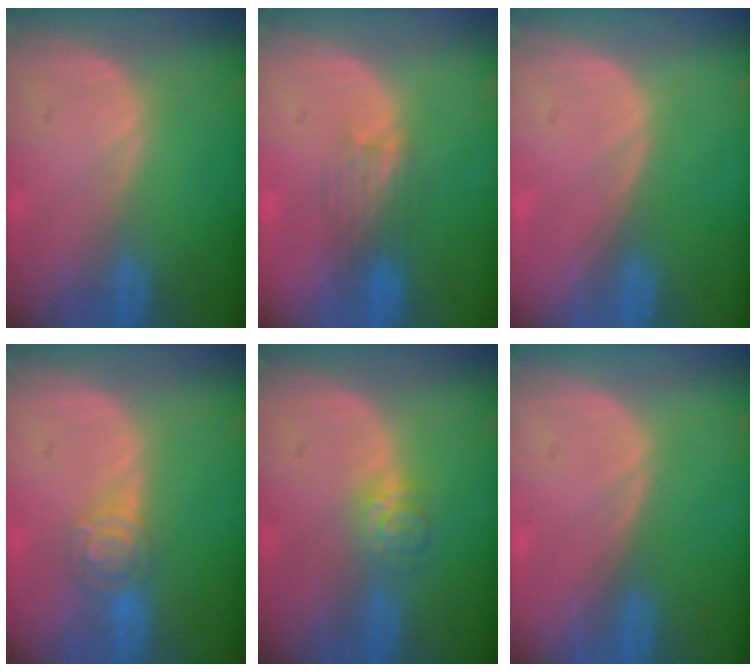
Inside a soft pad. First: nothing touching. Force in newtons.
{"total": 3.3, "press": 3.2, "slide": 0.8}
{"total": 0.0}
{"total": 4.2, "press": 4.2, "slide": 0.3}
{"total": 3.6, "press": 3.5, "slide": 0.5}
{"total": 0.0}